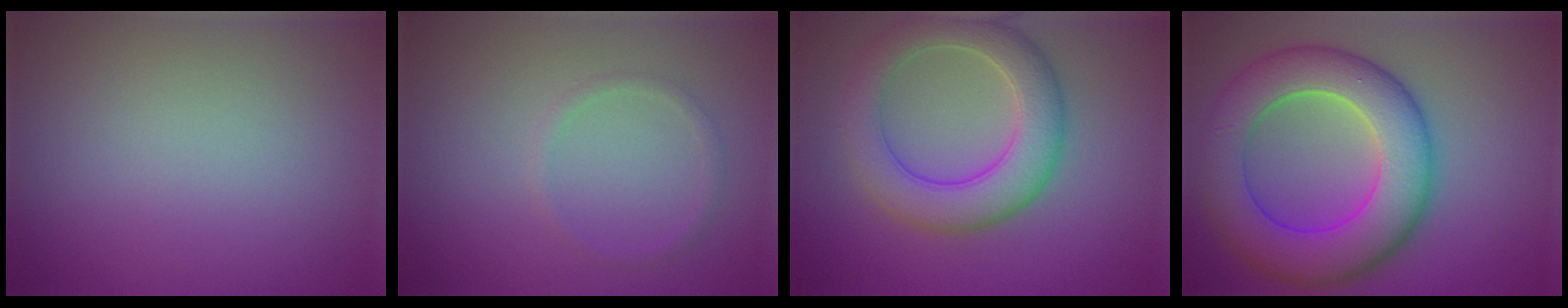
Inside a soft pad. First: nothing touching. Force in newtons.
{"total": 1.0, "press": 1.0, "slide": 0.0}
{"total": 6.0, "press": 6.0, "slide": 0.3}
{"total": 9.9, "press": 9.9, "slide": 0.3}